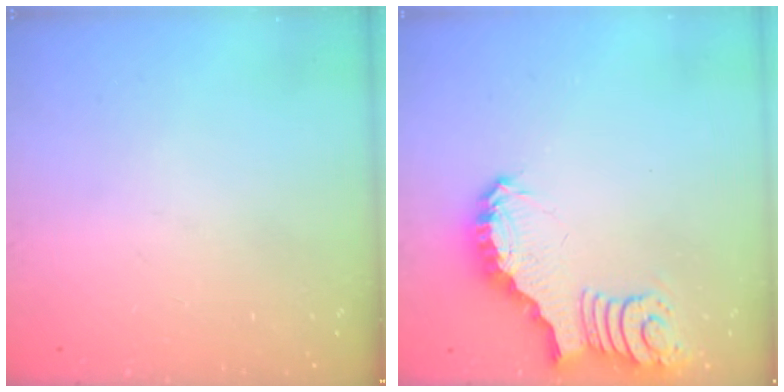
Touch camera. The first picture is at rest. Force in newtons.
{"total": 3.2, "press": 3.1, "slide": 0.6}